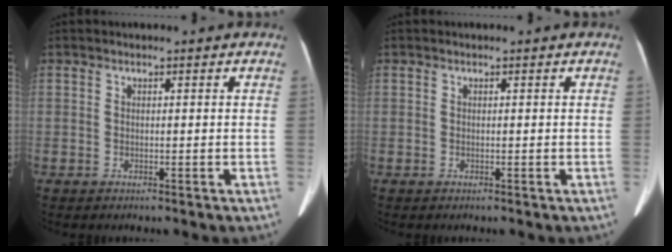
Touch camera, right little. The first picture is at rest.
{"total": 0.0}